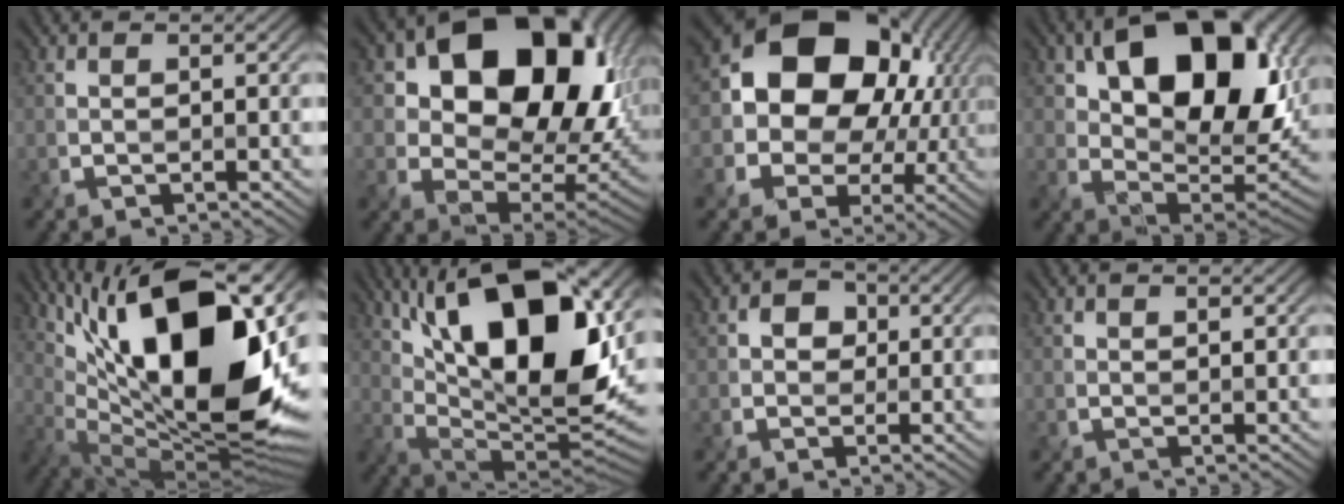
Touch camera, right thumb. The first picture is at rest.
{"total": 18.1, "force": [6.0, 12.4, 11.8], "torque": [-0.182, 0.000, 0.112]}
{"total": 16.2, "force": [2.3, 12.9, 9.5], "torque": [-0.153, -0.013, 0.043]}
{"total": 16.6, "force": [5.9, 9.8, 12.0], "torque": [-0.180, -0.005, 0.101]}
{"total": 20.7, "force": [6.7, 8.6, 17.6], "torque": [-0.279, 0.029, 0.110]}
{"total": 19.3, "force": [7.4, 8.3, 15.8], "torque": [-0.276, 0.017, 0.127]}
{"total": 2.6, "force": [0.1, 2.4, 0.9], "torque": [-0.015, -0.002, -0.004]}
{"total": 0.5, "force": [0.3, 0.2, 0.3], "torque": [-0.005, -0.004, 0.007]}